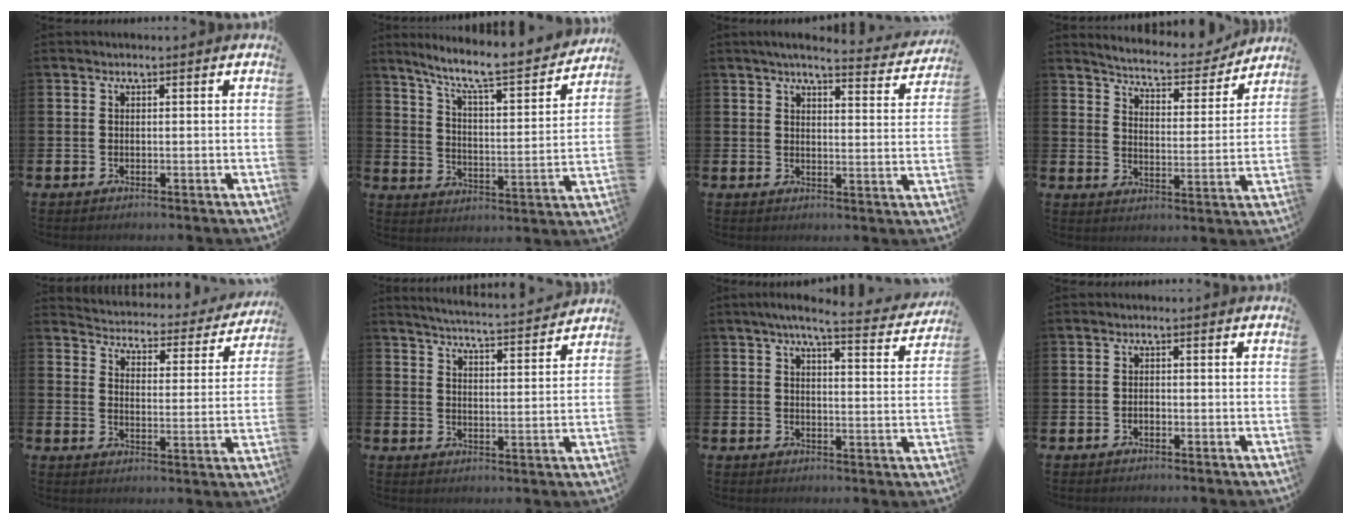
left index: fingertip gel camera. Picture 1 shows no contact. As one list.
[{"total": 8.5, "force": [7.4, 1.1, 4.0], "torque": [-0.095, -0.057, 0.118]}, {"total": 4.6, "force": [4.2, 0.4, 1.8], "torque": [-0.035, -0.025, 0.067]}, {"total": 5.7, "force": [5.6, 0.7, 0.9], "torque": [-0.042, -0.046, 0.092]}, {"total": 3.5, "force": [3.3, 0.9, 0.4], "torque": [-0.025, -0.035, 0.046]}, {"total": 4.9, "force": [4.9, -0.3, 0.8], "torque": [-0.029, -0.042, 0.081]}, {"total": 5.8, "force": [5.1, 0.5, 2.8], "torque": [-0.049, -0.028, 0.083]}, {"total": 0.8, "force": [-0.5, 0.5, 0.3], "torque": [-0.014, 0.003, -0.010]}]